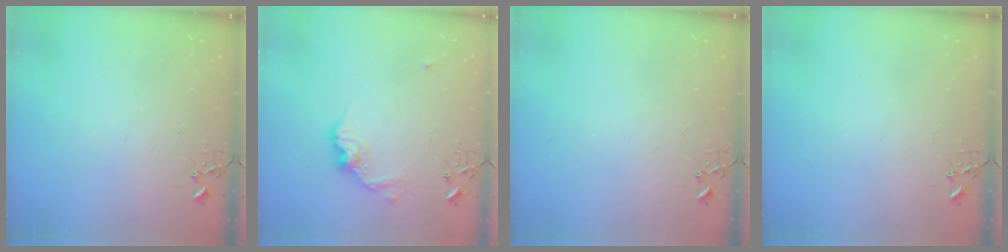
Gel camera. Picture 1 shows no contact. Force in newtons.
{"total": 11.8, "press": 11.8, "slide": 0.6}
{"total": 0.0}
{"total": 0.0}